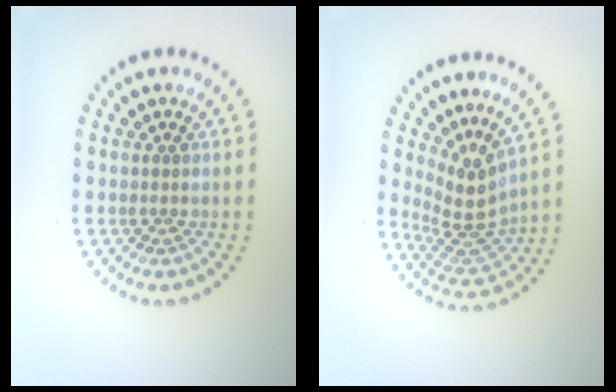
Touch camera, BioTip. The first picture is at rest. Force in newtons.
{"total": 3.9, "press": 2.8, "slide": 2.8}